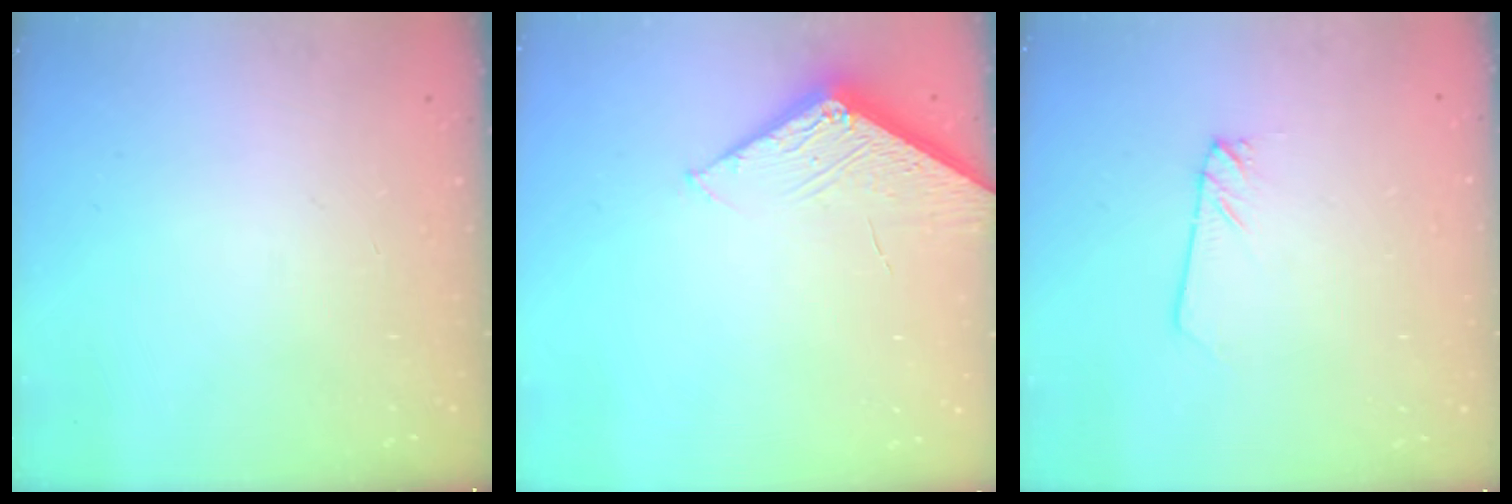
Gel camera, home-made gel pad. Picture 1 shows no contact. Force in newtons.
{"total": 4.3, "press": 4.2, "slide": 0.4}
{"total": 1.4, "press": 1.4, "slide": 0.1}